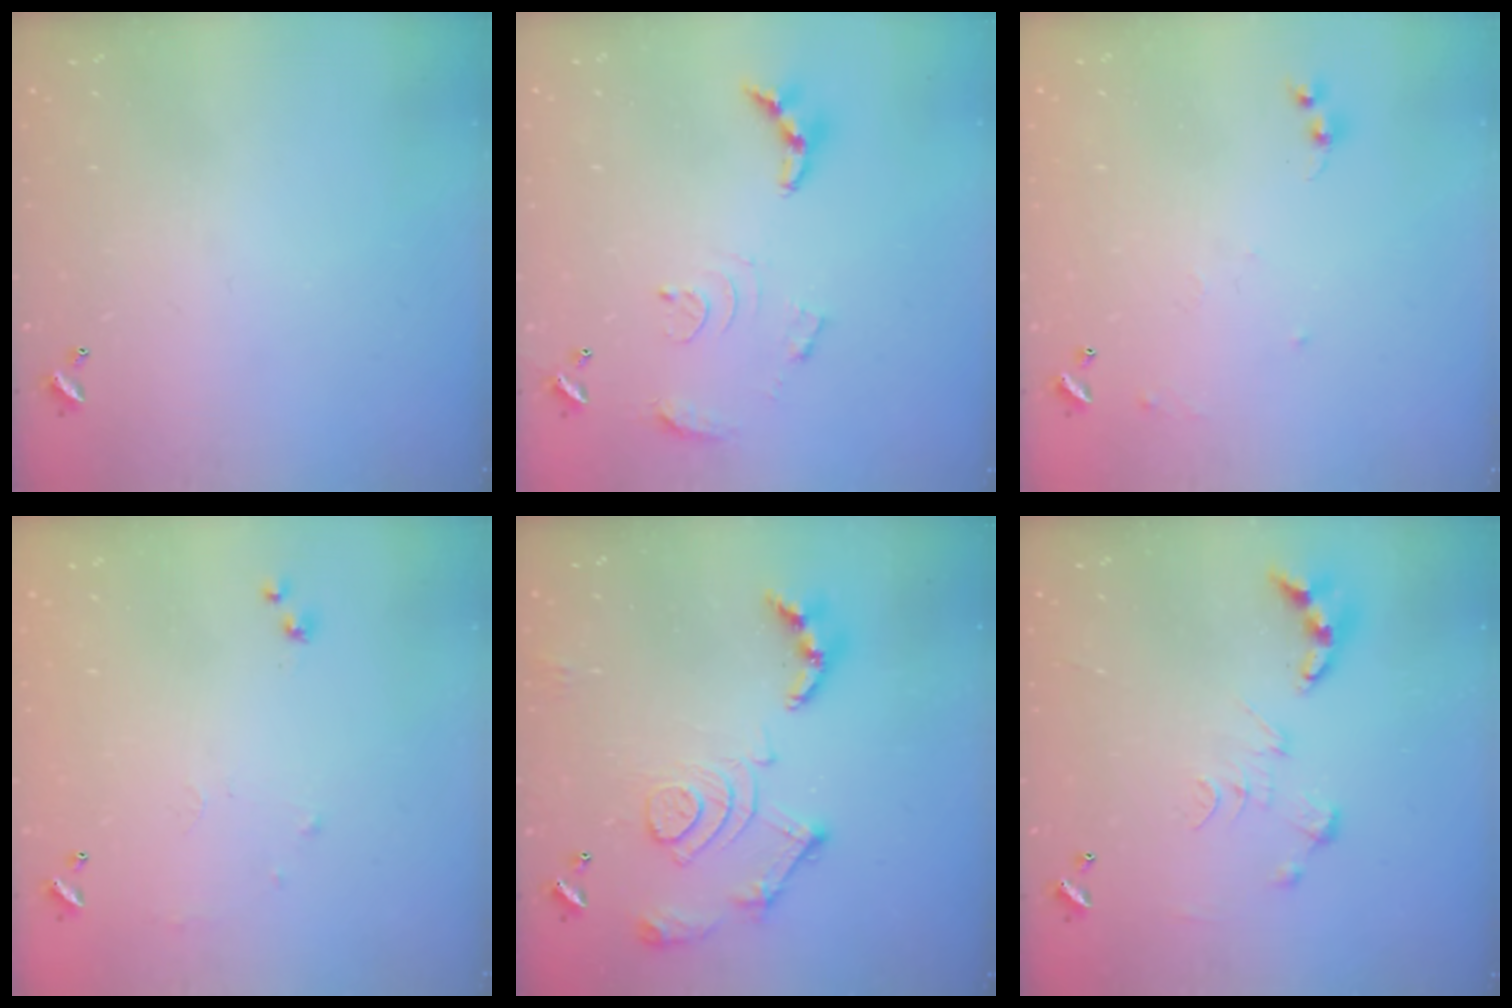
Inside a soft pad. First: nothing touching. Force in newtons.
{"total": 10.6, "press": 10.6, "slide": 0.8}
{"total": 6.6, "press": 6.6, "slide": 0.6}
{"total": 6.0, "press": 5.9, "slide": 1.0}
{"total": 16.8, "press": 16.7, "slide": 1.6}
{"total": 0.0}